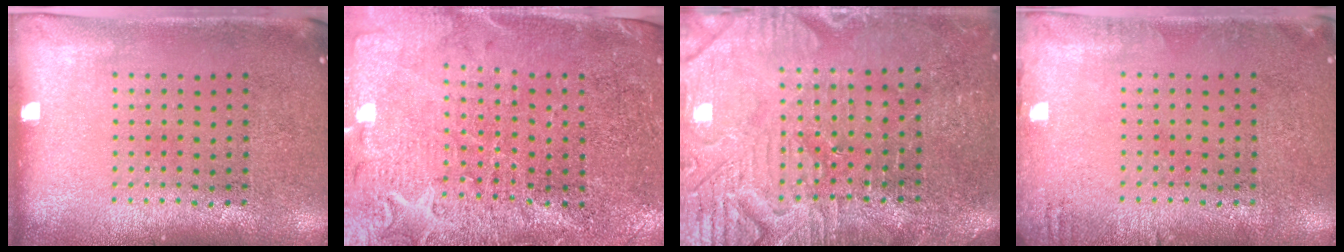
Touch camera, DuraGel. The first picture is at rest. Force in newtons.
{"total": 3.2, "press": 3.1, "slide": 1.0}
{"total": 4.0, "press": 3.8, "slide": 1.2}
{"total": 1.1, "press": 1.1, "slide": 0.2}